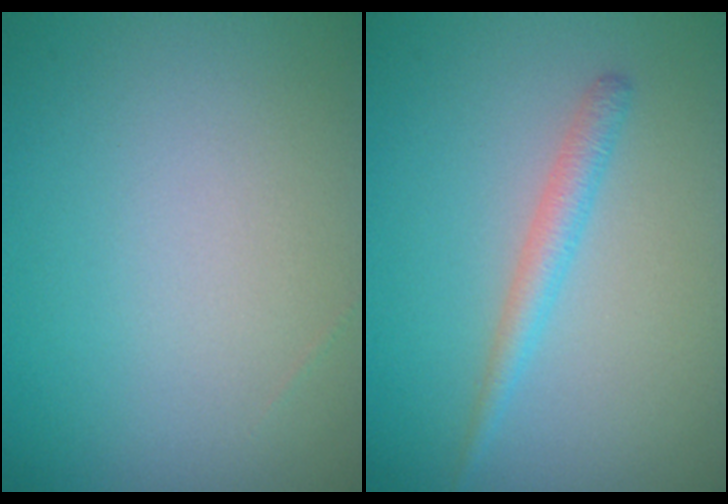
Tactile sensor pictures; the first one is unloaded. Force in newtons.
{"total": 1.8, "press": 1.8, "slide": 0.0}